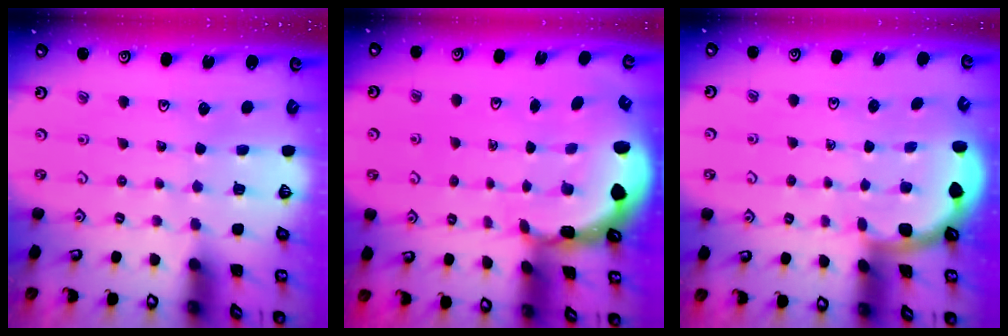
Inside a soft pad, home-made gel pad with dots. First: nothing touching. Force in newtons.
{"total": 2.5, "press": 2.4, "slide": 0.9}
{"total": 1.8, "press": 1.8, "slide": 0.0}